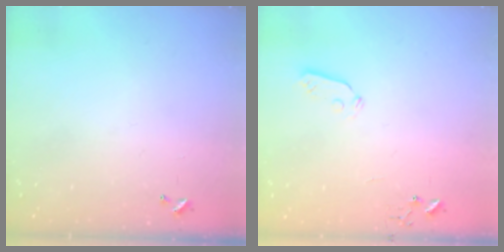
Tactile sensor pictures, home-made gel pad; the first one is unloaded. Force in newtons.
{"total": 3.6, "press": 3.6, "slide": 0.6}